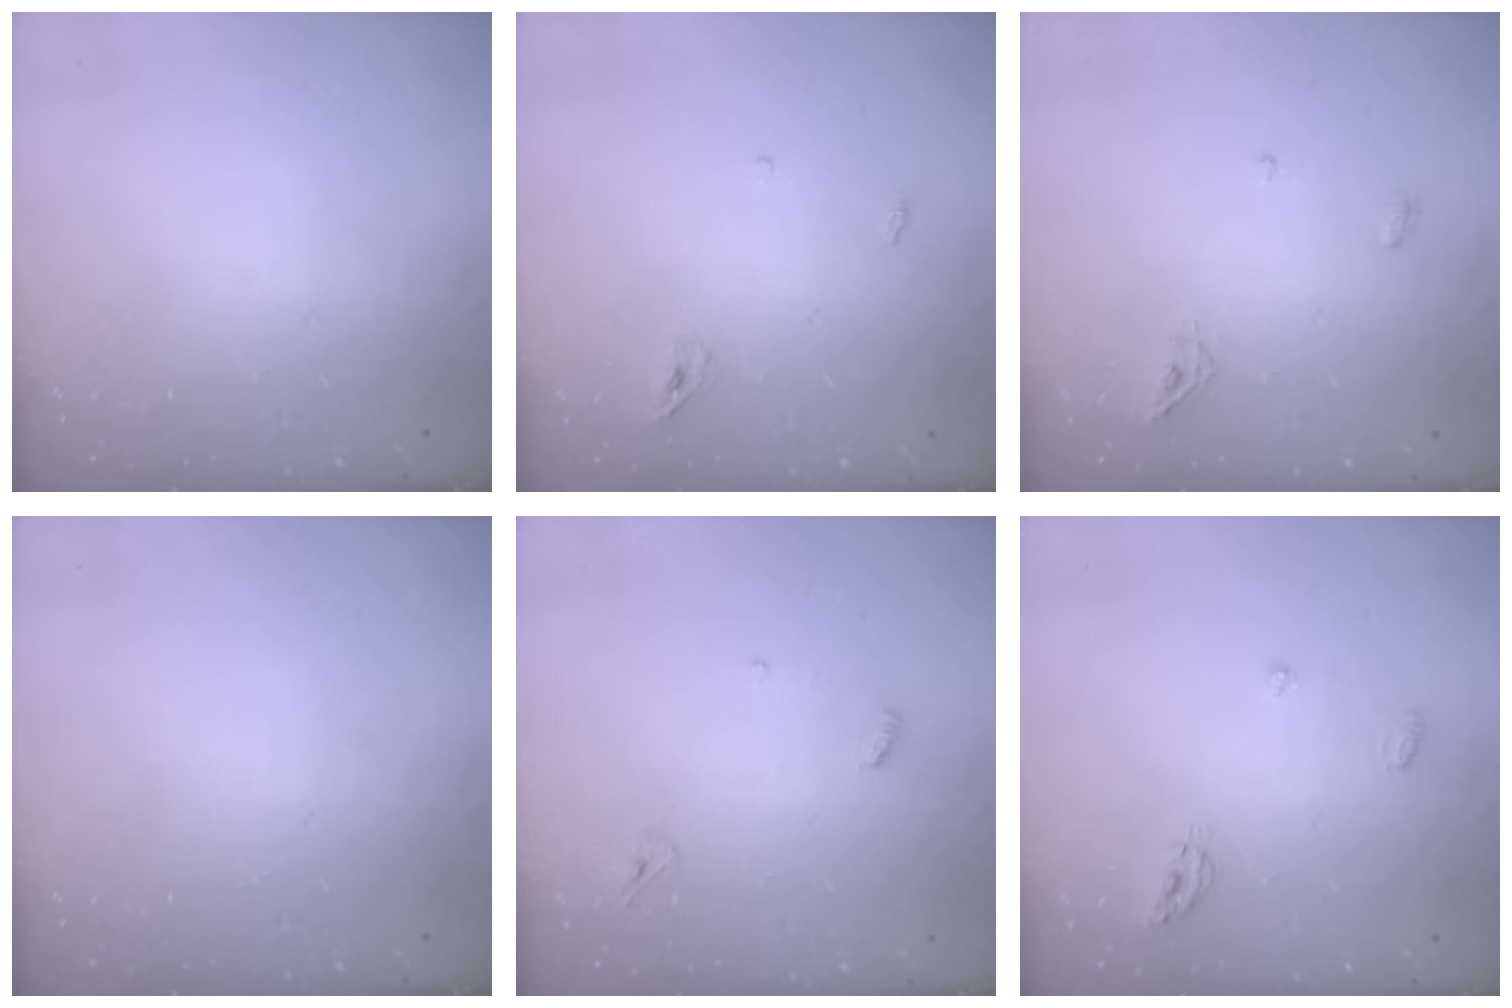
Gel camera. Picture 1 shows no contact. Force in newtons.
{"total": 3.7, "press": 3.6, "slide": 1.0}
{"total": 5.1, "press": 5.0, "slide": 0.8}
{"total": 0.0}
{"total": 3.7, "press": 3.6, "slide": 0.3}
{"total": 4.9, "press": 4.8, "slide": 0.4}